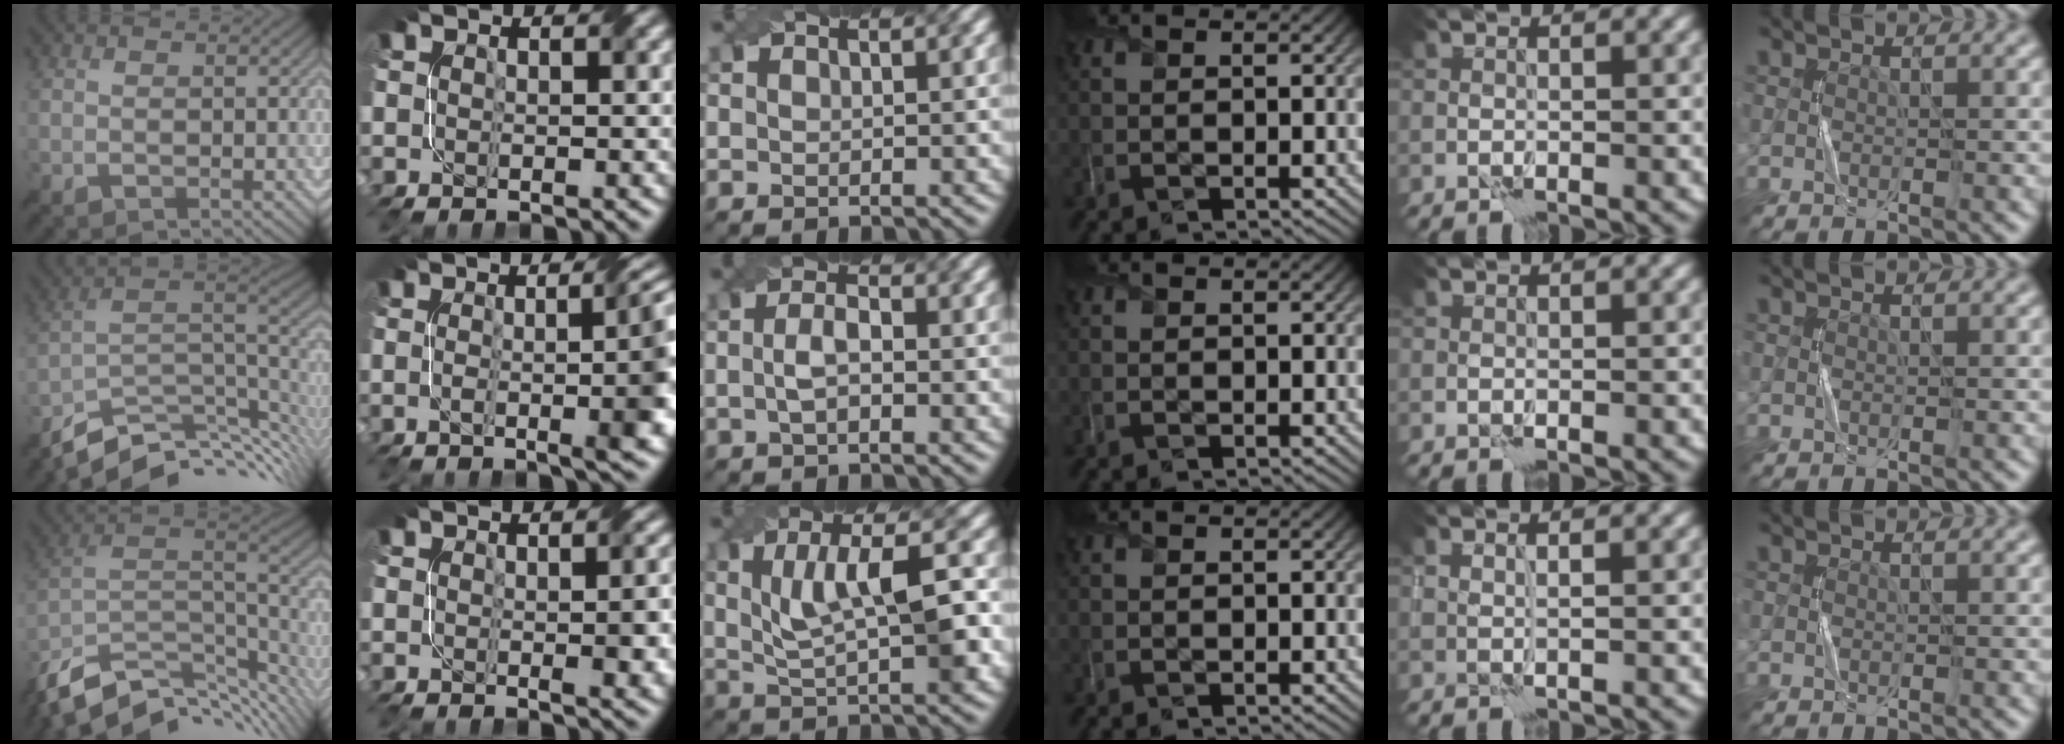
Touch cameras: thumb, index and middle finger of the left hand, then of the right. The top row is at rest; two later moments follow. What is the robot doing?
{"motion": "twist", "object": "screw"}